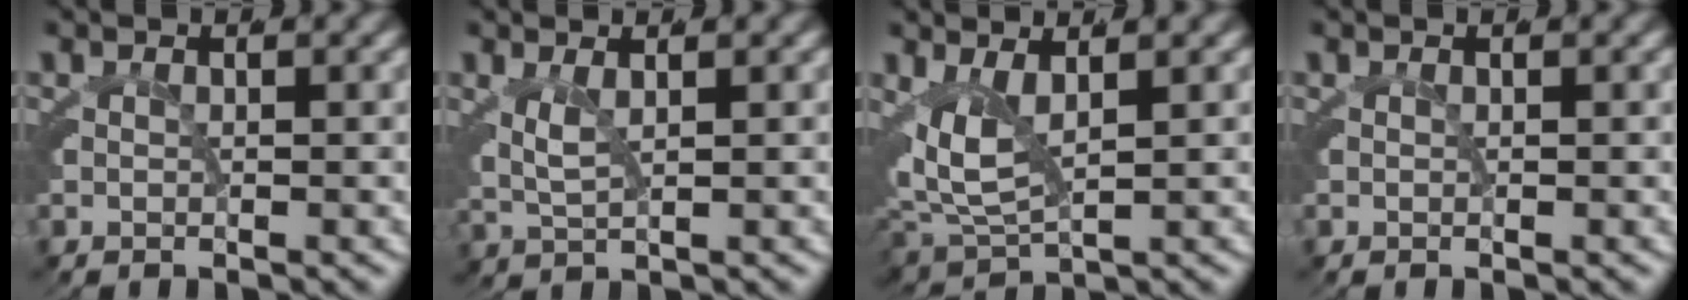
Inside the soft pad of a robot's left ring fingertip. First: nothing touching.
{"total": 2.5, "force": [0.5, 1.6, 1.8], "torque": [-0.053, -0.012, 0.012]}
{"total": 6.2, "force": [0.6, 4.7, 4.0], "torque": [-0.107, -0.024, 0.014]}
{"total": 0.0}